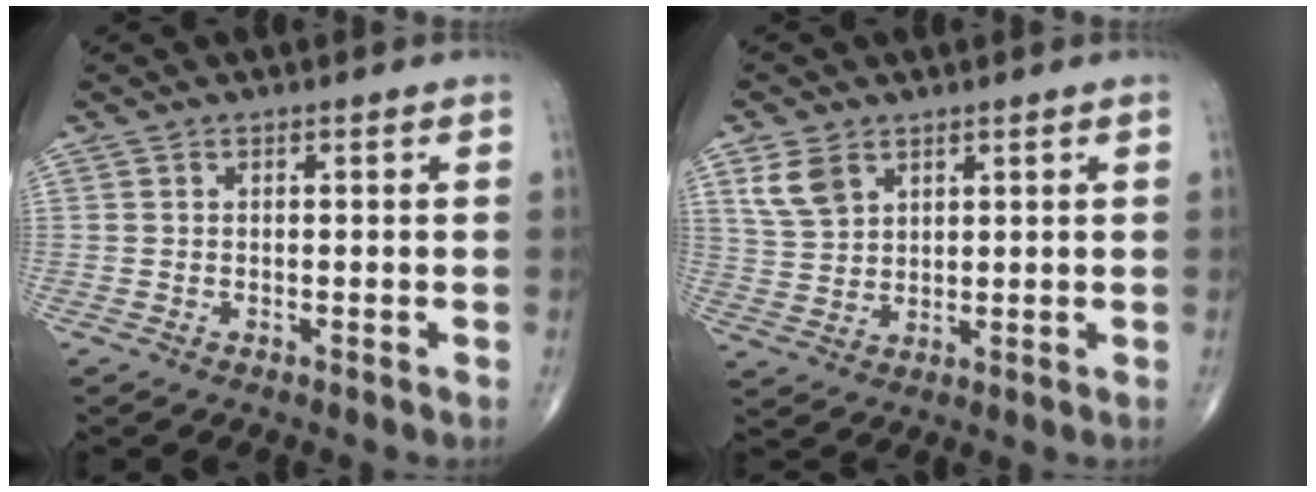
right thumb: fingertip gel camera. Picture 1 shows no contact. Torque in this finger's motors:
{"motor_torque": [-0.55, 0.65, 0.46, 0.31, 0.05]}